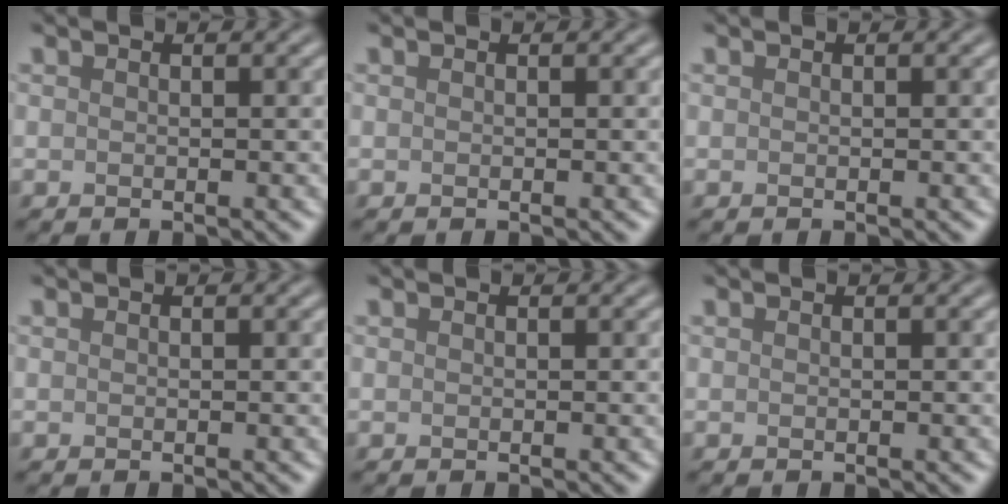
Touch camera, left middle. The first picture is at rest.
{"total": 0.0}
{"total": 0.0}
{"total": 0.0}
{"total": 0.0}
{"total": 0.0}